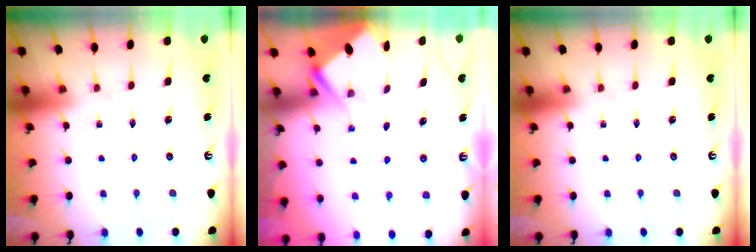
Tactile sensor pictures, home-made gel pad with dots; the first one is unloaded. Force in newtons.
{"total": 2.8, "press": 2.8, "slide": 0.4}
{"total": 0.0}